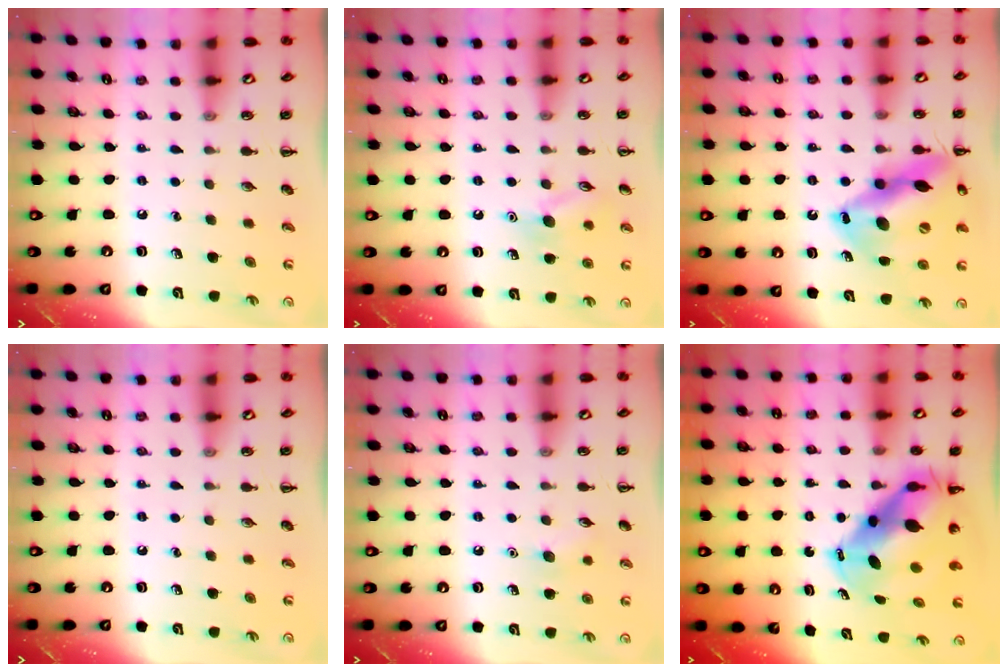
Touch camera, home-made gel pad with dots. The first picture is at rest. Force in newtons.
{"total": 8.8, "press": 8.7, "slide": 1.2}
{"total": 19.6, "press": 19.5, "slide": 2.3}
{"total": 0.0}
{"total": 7.1, "press": 6.8, "slide": 2.0}
{"total": 11.1, "press": 10.7, "slide": 3.1}